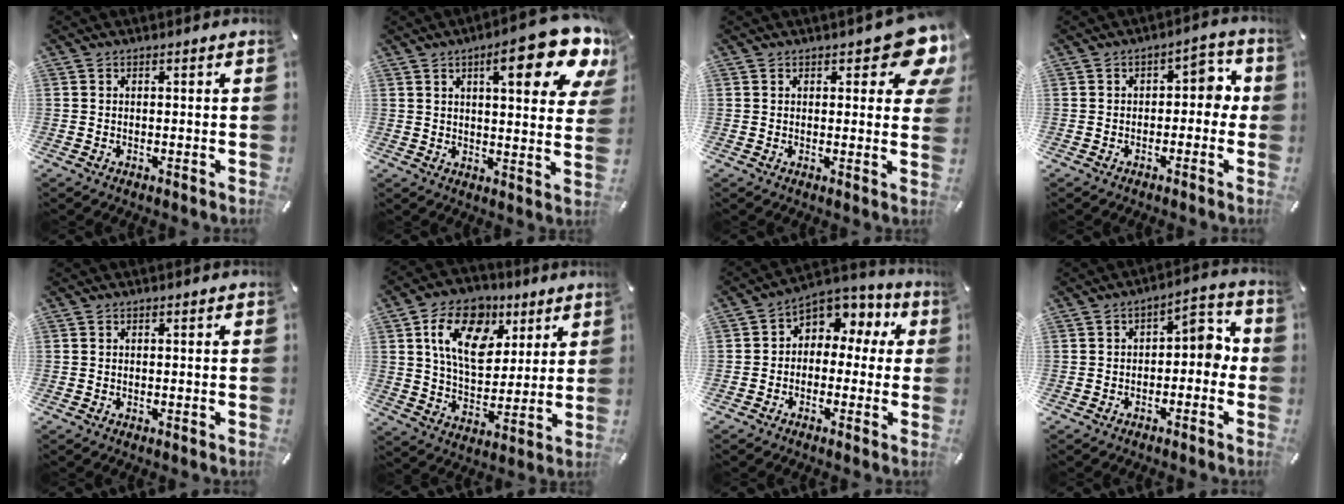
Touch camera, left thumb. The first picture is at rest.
{"total": 16.7, "force": [9.2, 4.6, 13.1], "torque": [-0.176, -0.052, 0.139]}
{"total": 9.7, "force": [5.0, 4.2, 7.2], "torque": [-0.079, -0.028, 0.083]}
{"total": 5.9, "force": [-0.3, 3.7, 4.6], "torque": [-0.057, 0.011, -0.017]}
{"total": 0.0}
{"total": 15.2, "force": [6.7, 10.3, 8.9], "torque": [-0.149, -0.010, 0.124]}
{"total": 6.2, "force": [1.4, 5.3, 2.8], "torque": [-0.051, -0.010, 0.025]}
{"total": 6.5, "force": [-0.6, 3.9, 5.2], "torque": [-0.067, 0.006, -0.022]}